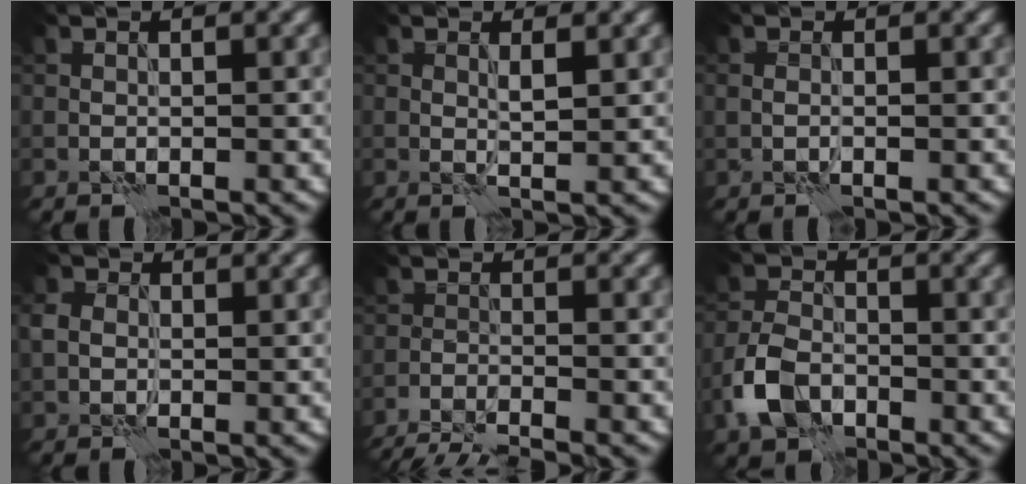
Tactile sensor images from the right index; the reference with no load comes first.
{"total": 1.2, "force": [0.5, 0.2, 1.0], "torque": [-0.019, -0.003, 0.008]}
{"total": 0.7, "force": [-0.1, 0.3, 0.6], "torque": [-0.014, -0.001, 0.000]}
{"total": 2.5, "force": [0.4, 2.1, 1.4], "torque": [-0.034, 0.005, 0.001]}
{"total": 6.3, "force": [-5.7, 1.1, 2.4], "torque": [-0.040, -0.012, -0.092]}
{"total": 4.8, "force": [-2.3, 3.1, 2.8], "torque": [-0.061, 0.001, -0.052]}